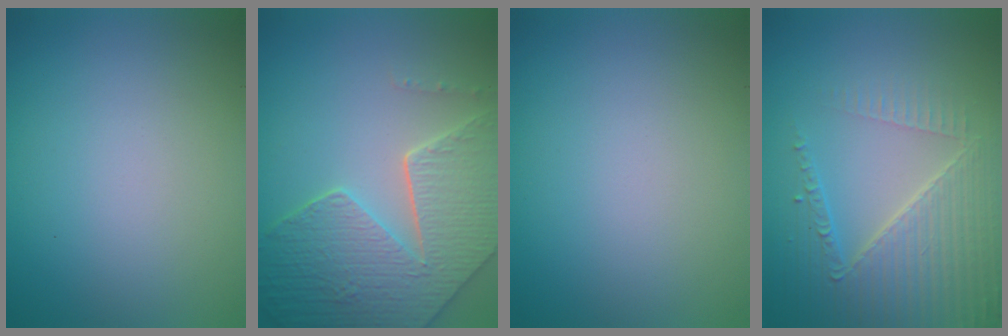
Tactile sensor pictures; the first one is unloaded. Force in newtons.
{"total": 8.8, "press": 6.3, "slide": 6.2}
{"total": 0.0}
{"total": 5.3, "press": 4.5, "slide": 2.9}